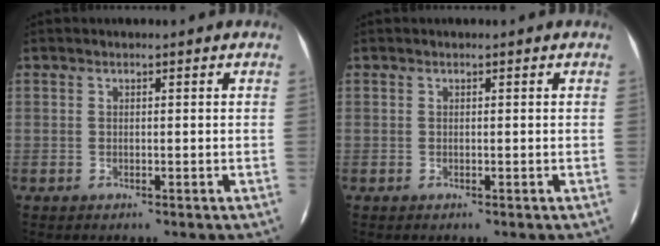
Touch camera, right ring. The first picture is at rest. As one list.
[{"total": 0.0}]